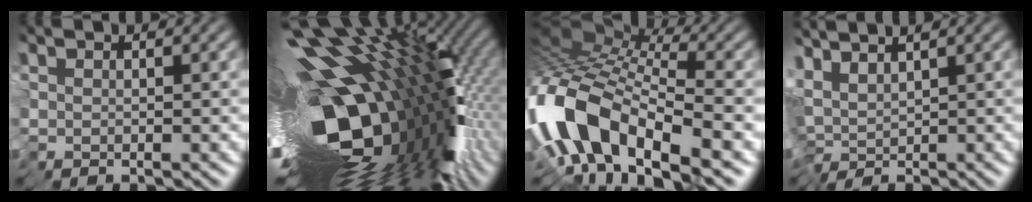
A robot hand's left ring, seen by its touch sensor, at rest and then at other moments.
{"total": 17.1, "force": [-2.8, 7.3, 15.2], "torque": [-0.245, -0.032, -0.041]}
{"total": 12.4, "force": [-5.5, 5.6, 9.6], "torque": [-0.216, -0.002, -0.104]}
{"total": 2.2, "force": [0.8, 0.0, 2.1], "torque": [-0.039, 0.008, 0.007]}